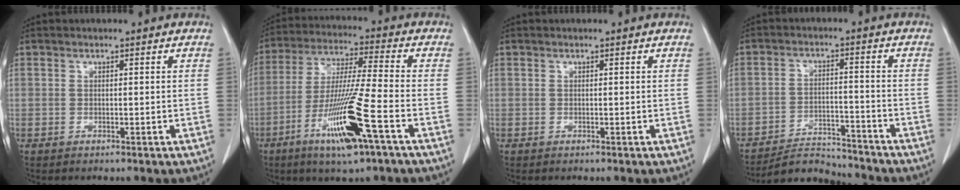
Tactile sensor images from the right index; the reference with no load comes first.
{"total": 14.7, "force": [-6.5, -0.2, 13.2], "torque": [-0.266, -0.024, -0.119]}
{"total": 0.0}
{"total": 7.2, "force": [-7.2, 0.9, -0.5], "torque": [0.009, 0.006, -0.122]}